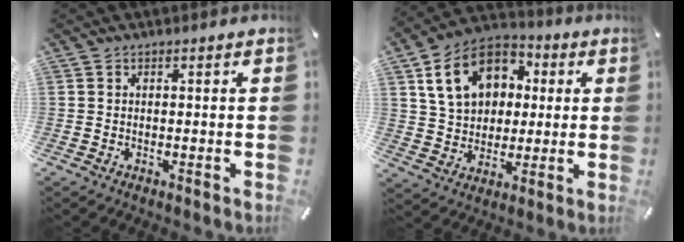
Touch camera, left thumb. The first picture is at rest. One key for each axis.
{"total": 15.0, "fx": 3.9, "fy": 12.1, "fz": 7.9, "tx": -0.156, "ty": 0.010, "tz": 0.077}